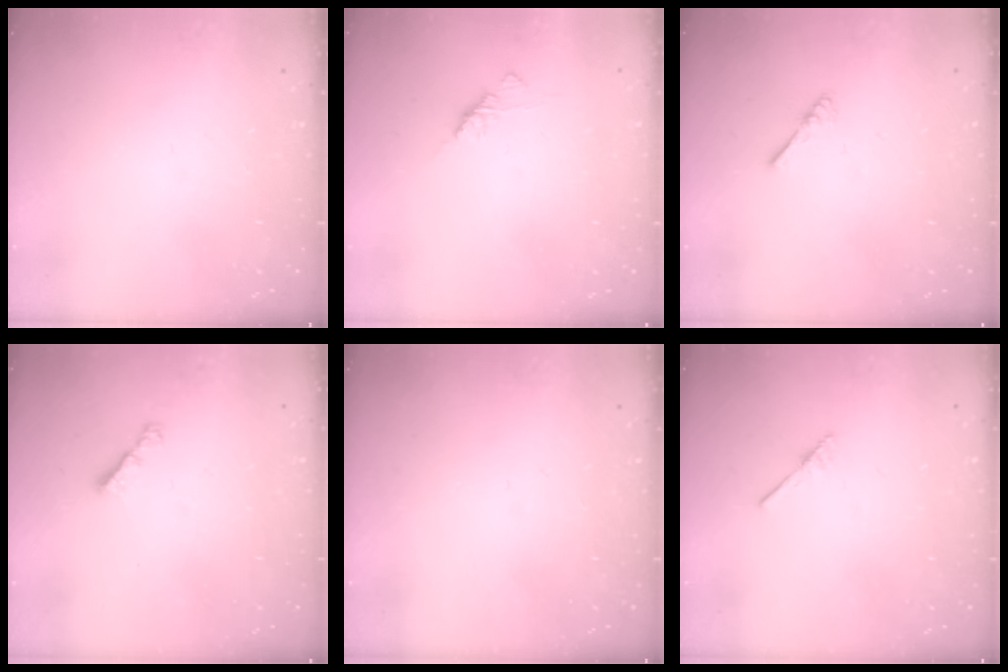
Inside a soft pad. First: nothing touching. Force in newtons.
{"total": 1.9, "press": 1.7, "slide": 0.6}
{"total": 2.4, "press": 2.4, "slide": 0.5}
{"total": 2.8, "press": 2.8, "slide": 0.7}
{"total": 0.0}
{"total": 2.5, "press": 2.4, "slide": 0.3}